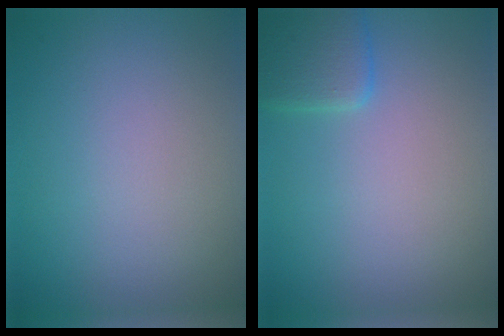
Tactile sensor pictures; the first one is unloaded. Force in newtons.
{"total": 2.5, "press": 2.5, "slide": 0.1}